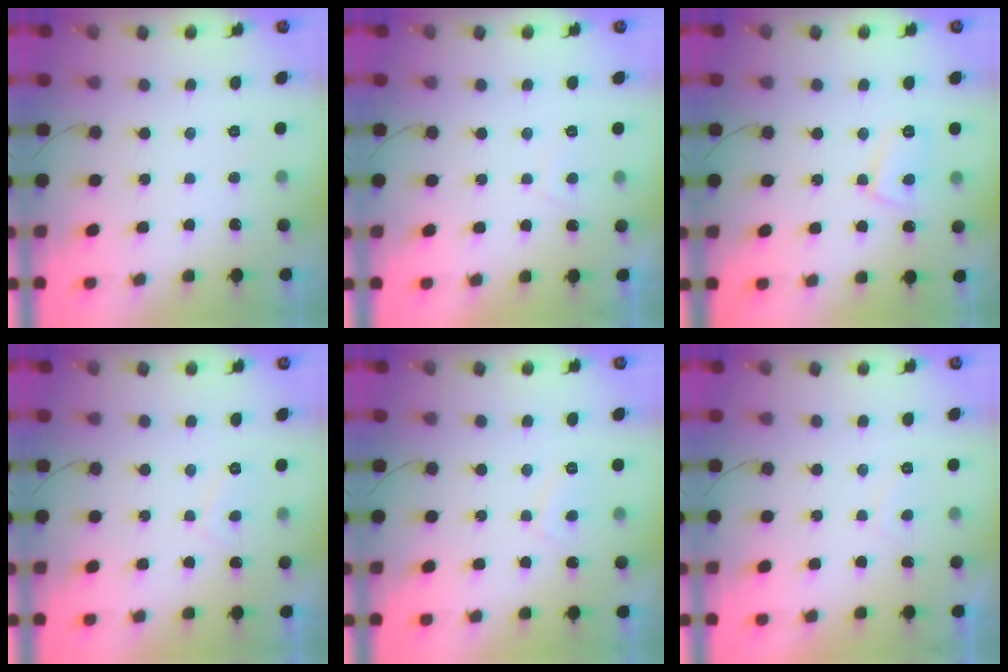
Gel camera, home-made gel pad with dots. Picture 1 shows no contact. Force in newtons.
{"total": 0.8, "press": 0.6, "slide": 0.5}
{"total": 7.3, "press": 7.3, "slide": 0.7}
{"total": 1.2, "press": 1.0, "slide": 0.7}
{"total": 2.5, "press": 2.4, "slide": 0.8}
{"total": 1.7, "press": 1.6, "slide": 0.7}